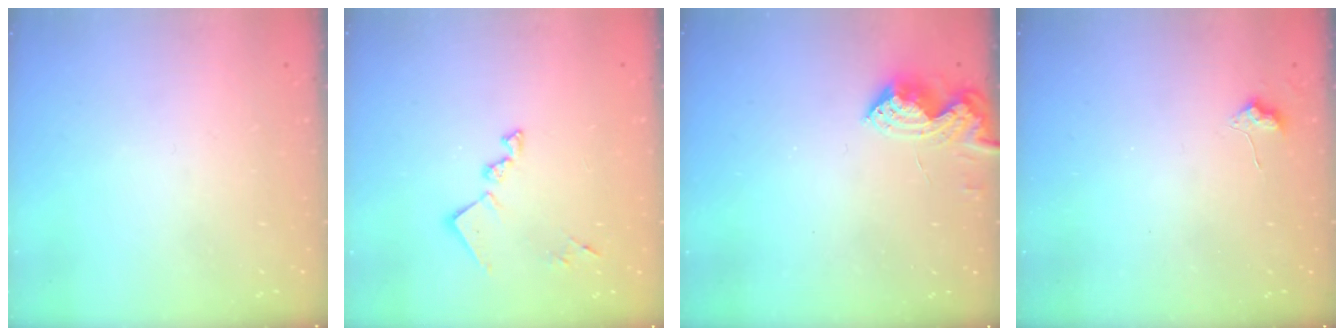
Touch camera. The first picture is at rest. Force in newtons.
{"total": 11.7, "press": 11.6, "slide": 0.3}
{"total": 7.5, "press": 7.4, "slide": 0.8}
{"total": 6.5, "press": 6.4, "slide": 0.9}